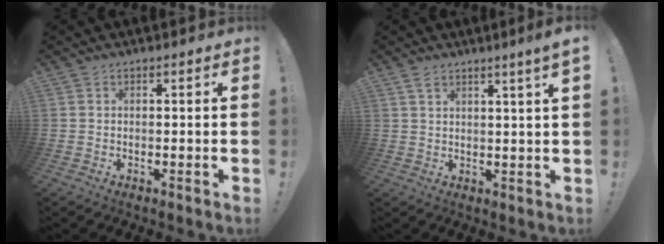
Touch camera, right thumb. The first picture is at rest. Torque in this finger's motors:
{"motor_torque": [-0.03, 0.02, 0.00, 0.04, 0.00]}